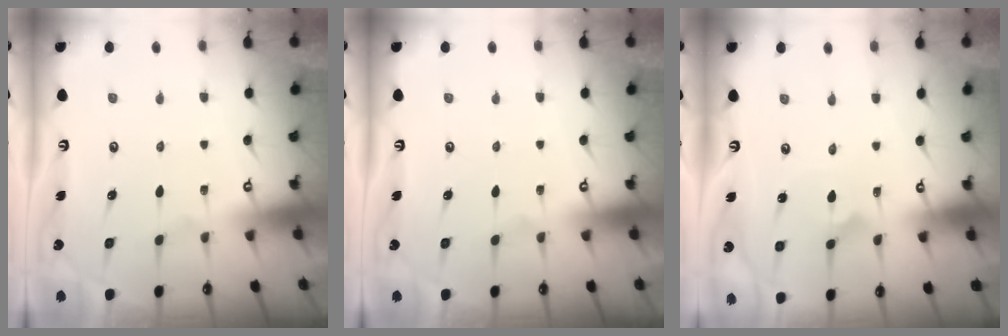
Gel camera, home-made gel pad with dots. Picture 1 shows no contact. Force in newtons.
{"total": 0.0}
{"total": 2.0, "press": 2.0, "slide": 0.1}